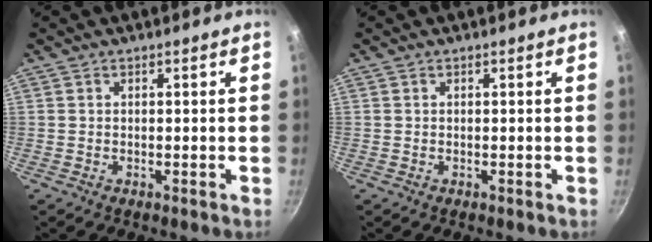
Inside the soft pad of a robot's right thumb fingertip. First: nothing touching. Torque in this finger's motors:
{"motor_torque": [0.00, 0.00, 0.01, 0.00, 0.00]}